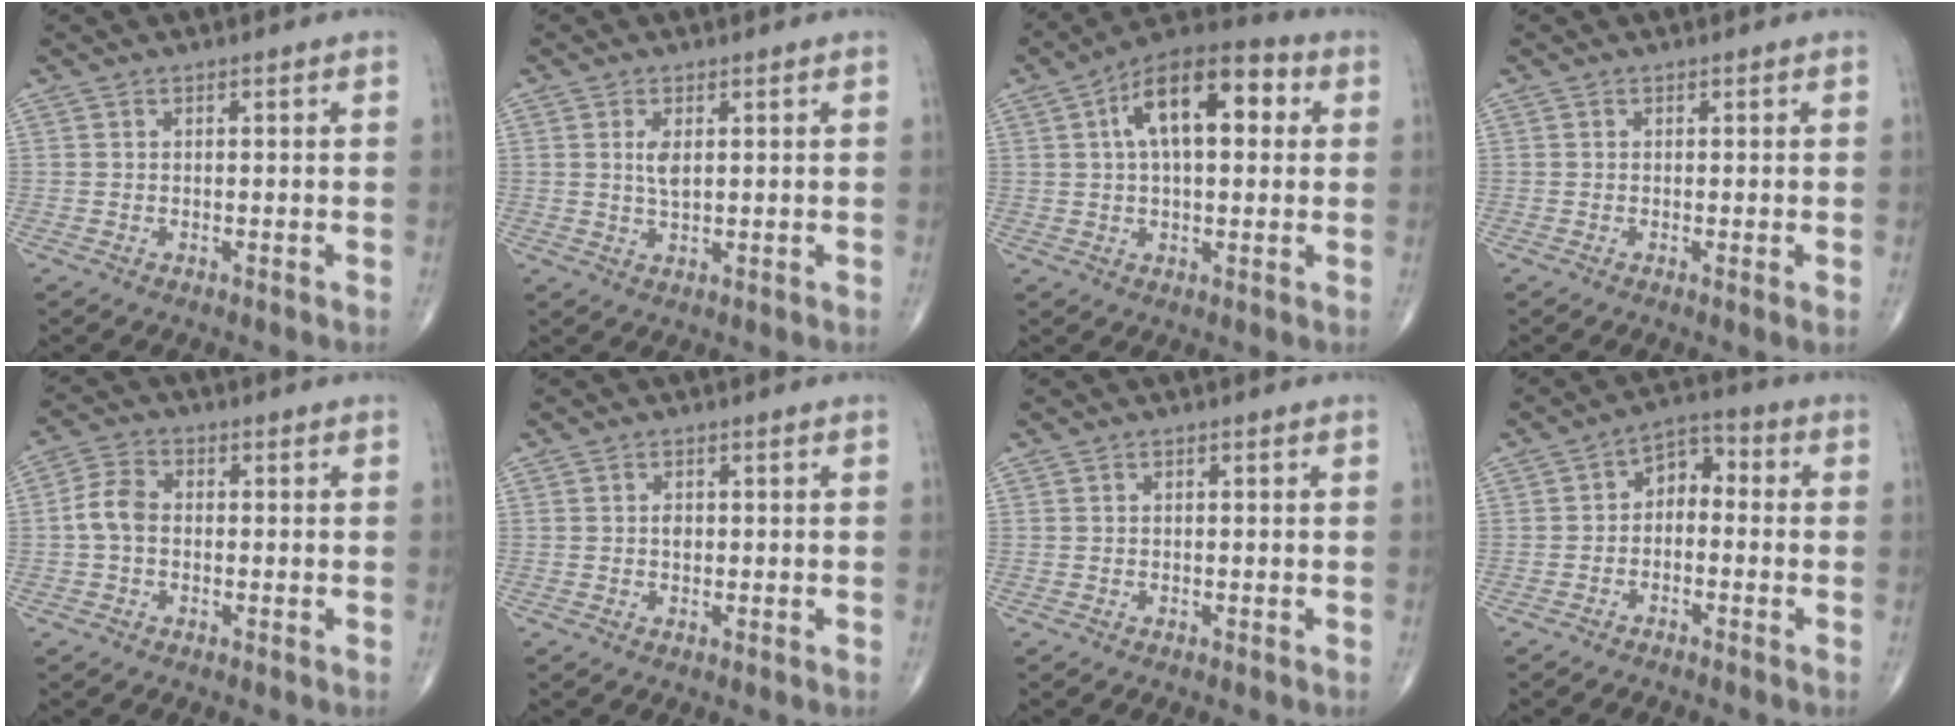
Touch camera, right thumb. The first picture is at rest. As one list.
[{"total": 3.1, "force": [0.8, 1.4, 2.6], "torque": [-0.045, -0.007, 0.016]}, {"total": 15.5, "force": [3.8, 7.6, 13.0], "torque": [-0.188, 0.029, 0.051]}, {"total": 0.9, "force": [-0.1, 0.0, 0.9], "torque": [-0.020, -0.004, -0.003]}, {"total": 5.0, "force": [-0.5, 3.6, 3.5], "torque": [-0.069, 0.016, -0.019]}, {"total": 1.3, "force": [0.0, 0.9, 0.9], "torque": [-0.007, 0.001, 0.000]}, {"total": 0.0}, {"total": 5.6, "force": [-0.8, 3.8, 4.0], "torque": [-0.036, 0.036, -0.030]}]